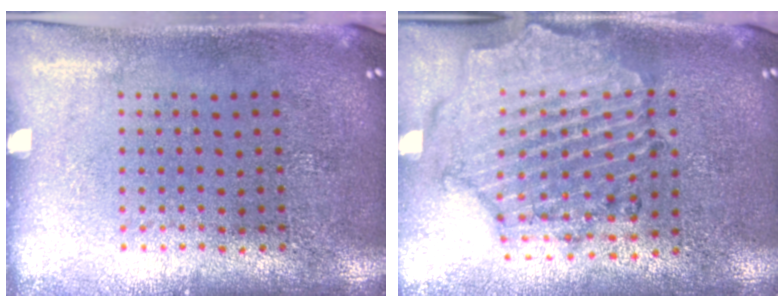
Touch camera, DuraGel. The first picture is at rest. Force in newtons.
{"total": 1.2, "press": 1.1, "slide": 0.3}